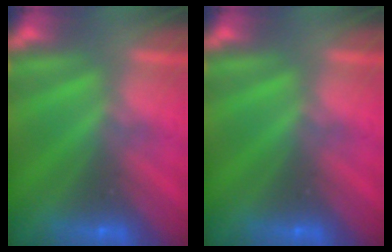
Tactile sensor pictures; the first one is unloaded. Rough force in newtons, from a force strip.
{"total": 0.0}